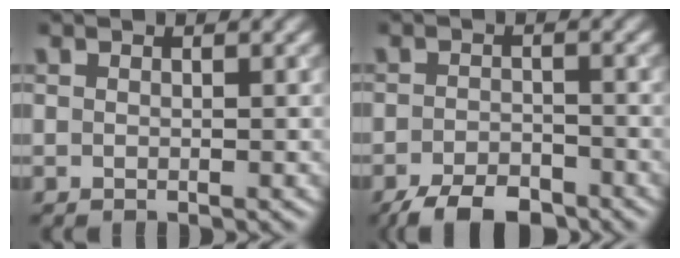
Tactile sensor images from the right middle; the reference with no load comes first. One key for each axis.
{"total": 5.2, "fx": -4.0, "fy": 1.9, "fz": 2.6, "tx": -0.036, "ty": -0.003, "tz": -0.071}